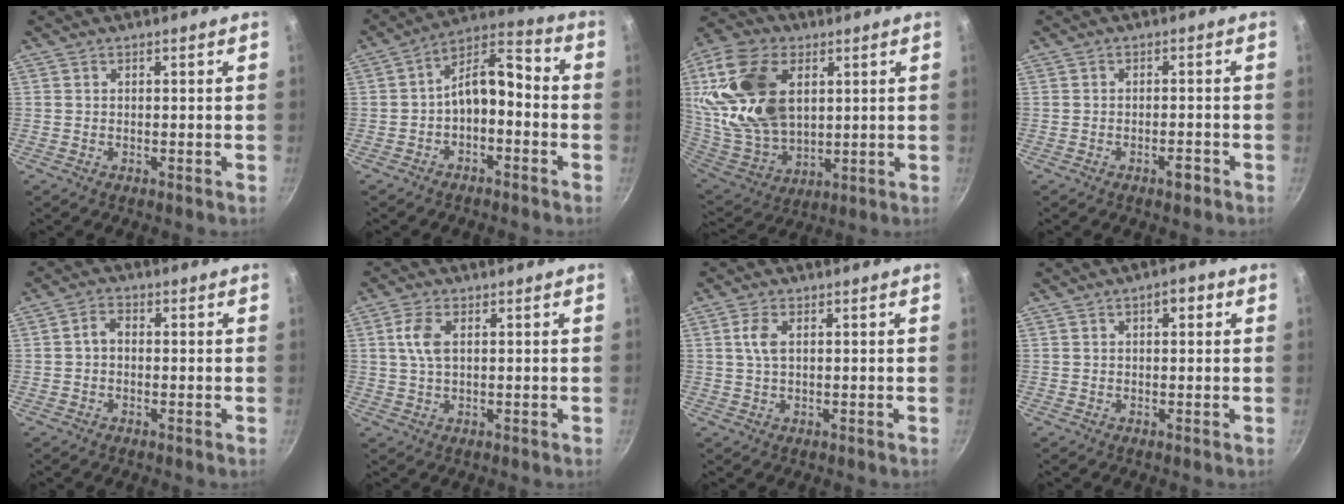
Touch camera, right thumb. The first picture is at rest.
{"total": 9.8, "force": [-2.4, 5.4, 7.8], "torque": [-0.111, 0.061, -0.046]}
{"total": 23.3, "force": [6.2, 15.1, 16.6], "torque": [-0.317, -0.023, 0.122]}
{"total": 2.3, "force": [-1.5, 0.8, 1.5], "torque": [-0.021, 0.012, -0.020]}
{"total": 2.7, "force": [-0.2, 2.0, 1.8], "torque": [-0.029, 0.012, -0.008]}
{"total": 4.8, "force": [1.2, 2.4, 3.9], "torque": [-0.085, 0.004, 0.023]}
{"total": 3.3, "force": [0.9, 1.5, 2.8], "torque": [-0.060, 0.003, 0.018]}
{"total": 3.3, "force": [1.2, 1.5, 2.7], "torque": [-0.027, 0.007, 0.013]}